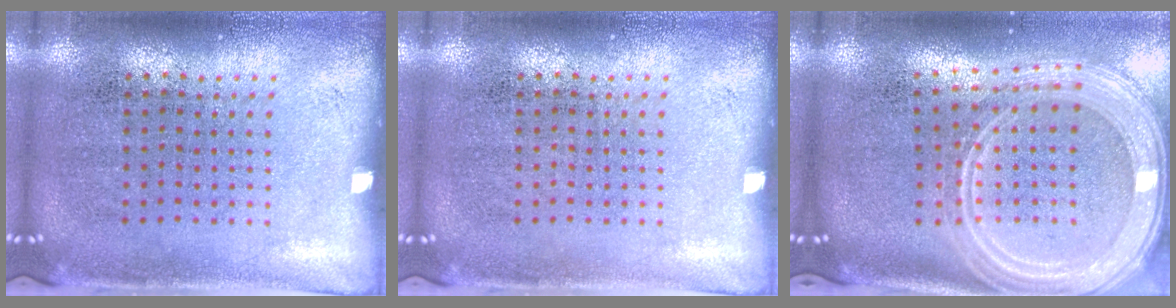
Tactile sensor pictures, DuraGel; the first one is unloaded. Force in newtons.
{"total": 0.0}
{"total": 3.2, "press": 2.6, "slide": 1.9}